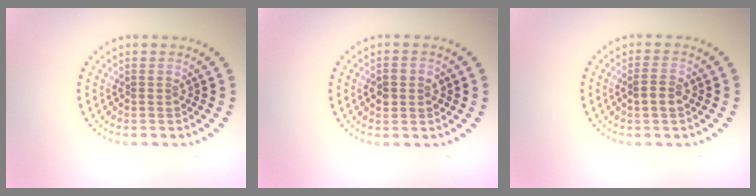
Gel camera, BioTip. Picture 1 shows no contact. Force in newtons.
{"total": 2.7, "press": 2.7, "slide": 0.2}
{"total": 1.9, "press": 1.8, "slide": 0.3}